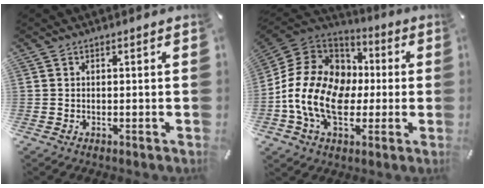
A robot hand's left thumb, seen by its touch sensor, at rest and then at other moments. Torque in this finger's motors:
{"motor_torque": [0.63, 2.22, 1.64, 1.13, 0.35]}